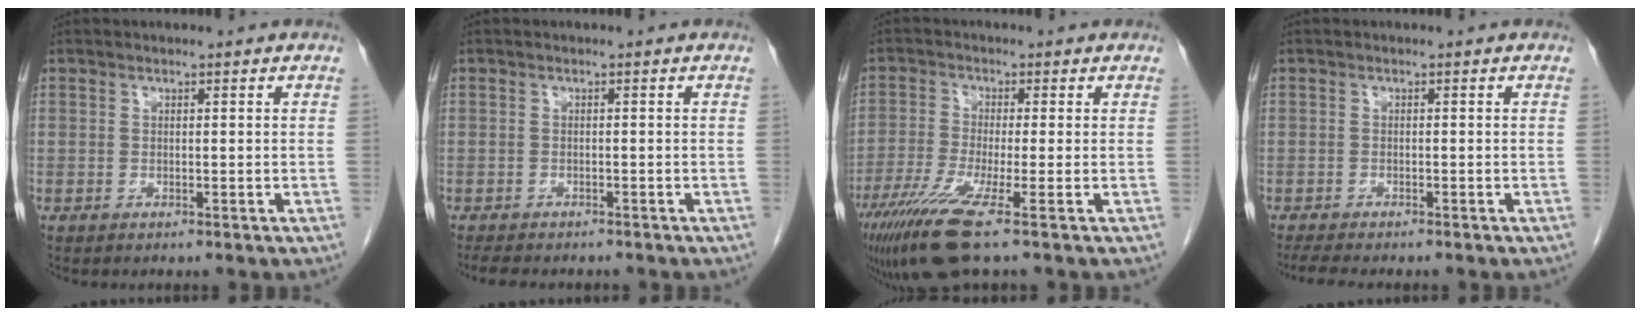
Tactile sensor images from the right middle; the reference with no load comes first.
{"total": 5.9, "force": [-5.0, 1.7, 2.5], "torque": [-0.043, -0.011, -0.067]}
{"total": 8.9, "force": [-5.1, -0.1, 7.3], "torque": [-0.143, -0.027, -0.097]}
{"total": 4.5, "force": [-3.8, 0.6, 2.3], "torque": [-0.039, -0.014, -0.056]}